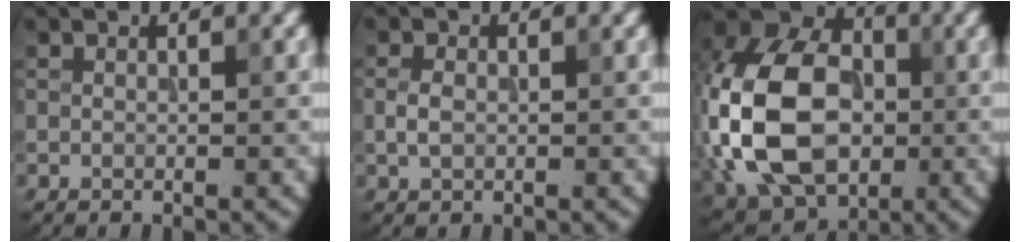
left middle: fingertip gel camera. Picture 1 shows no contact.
{"total": 1.5, "force": [-0.1, 1.1, 1.1], "torque": [-0.023, 0.002, -0.004]}
{"total": 14.0, "force": [-1.3, 10.0, 9.7], "torque": [-0.211, 0.009, -0.038]}